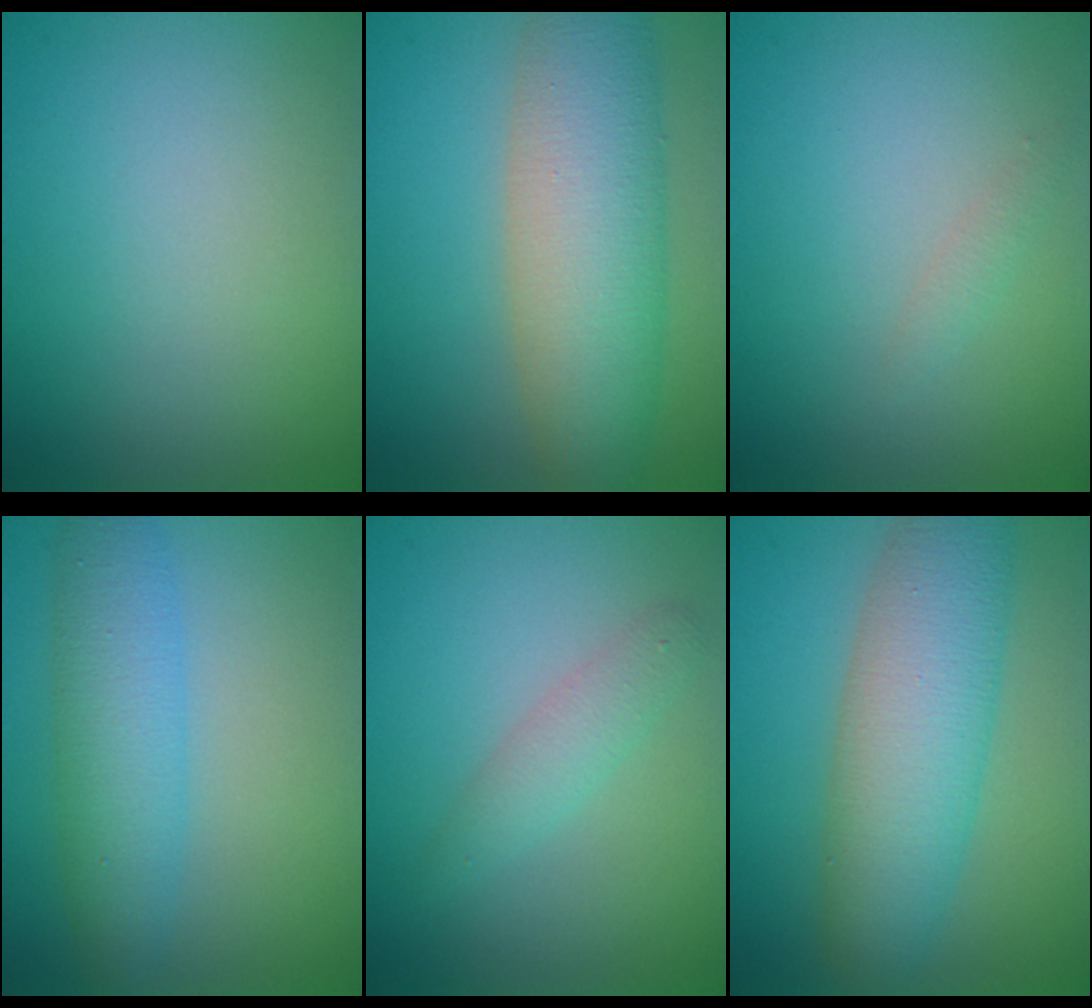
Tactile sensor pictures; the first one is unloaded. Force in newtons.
{"total": 8.6, "press": 8.6, "slide": 0.2}
{"total": 0.8, "press": 0.8, "slide": 0.1}
{"total": 4.9, "press": 4.9, "slide": 0.2}
{"total": 1.9, "press": 1.9, "slide": 0.0}
{"total": 7.9, "press": 7.9, "slide": 0.2}